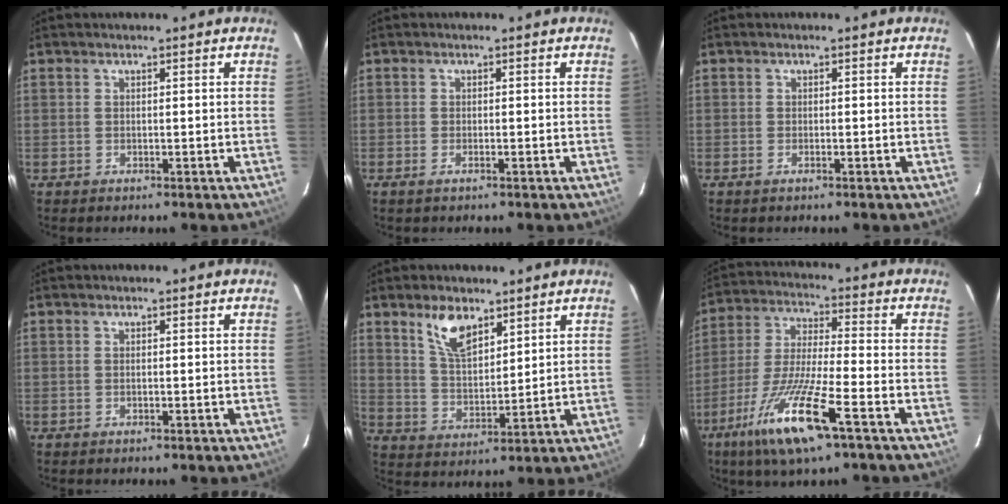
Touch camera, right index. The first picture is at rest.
{"total": 1.2, "force": [-0.8, 0.4, 0.9], "torque": [-0.019, -0.001, -0.015]}
{"total": 0.6, "force": [-0.4, 0.2, 0.4], "torque": [-0.009, 0.000, -0.009]}
{"total": 0.0}
{"total": 8.3, "force": [5.3, 3.8, 5.1], "torque": [-0.091, 0.006, 0.107]}
{"total": 15.9, "force": [-8.7, 2.0, 13.2], "torque": [-0.277, -0.032, -0.167]}